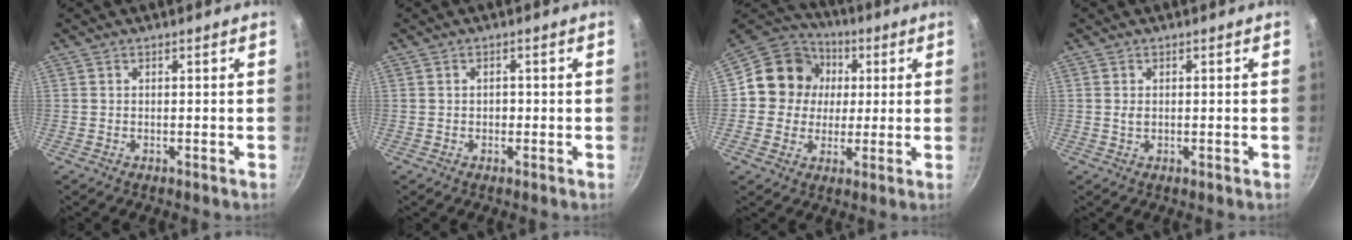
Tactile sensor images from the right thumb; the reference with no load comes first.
{"total": 1.3, "force": [-0.1, 1.0, 0.7], "torque": [-0.008, 0.004, -0.002]}
{"total": 13.6, "force": [1.9, 12.6, 4.9], "torque": [-0.050, 0.021, 0.015]}
{"total": 1.2, "force": [0.2, 0.7, 0.9], "torque": [-0.017, 0.000, 0.002]}